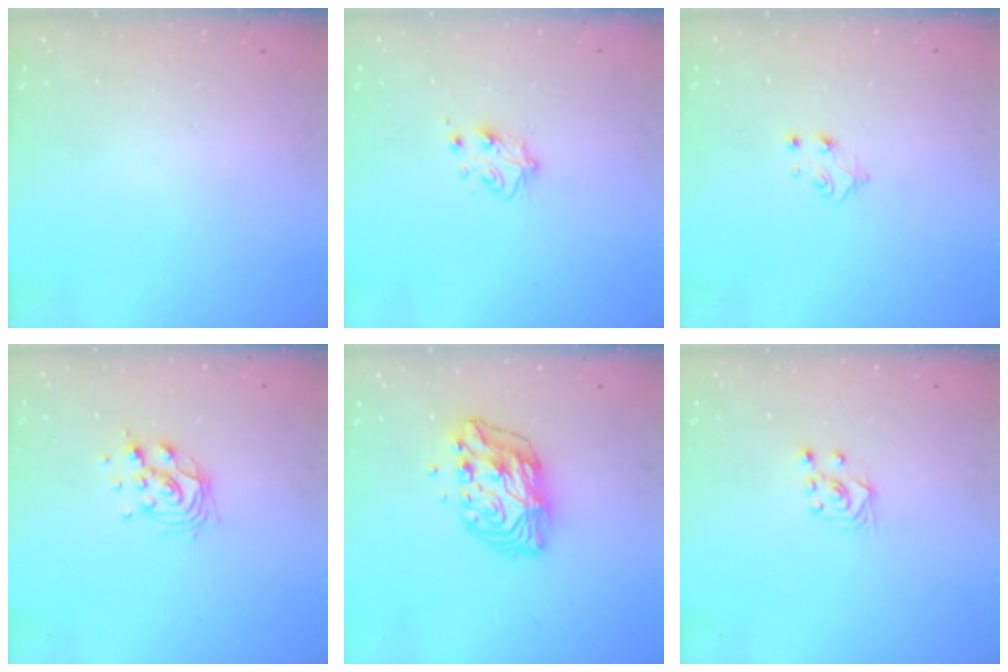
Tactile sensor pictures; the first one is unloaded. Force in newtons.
{"total": 4.8, "press": 4.8, "slide": 0.4}
{"total": 4.9, "press": 4.9, "slide": 0.5}
{"total": 11.0, "press": 10.6, "slide": 2.9}
{"total": 10.5, "press": 10.5, "slide": 1.1}
{"total": 2.6, "press": 2.5, "slide": 1.0}